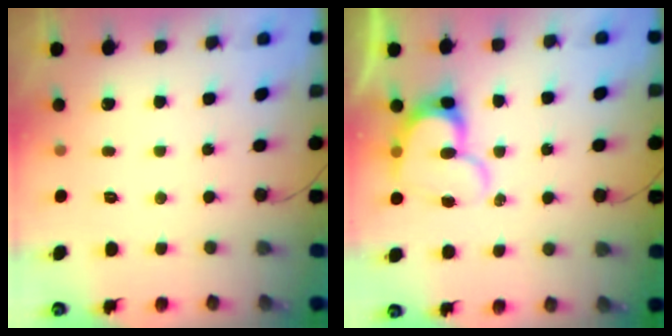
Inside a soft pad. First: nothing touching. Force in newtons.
{"total": 13.8, "press": 13.7, "slide": 1.3}